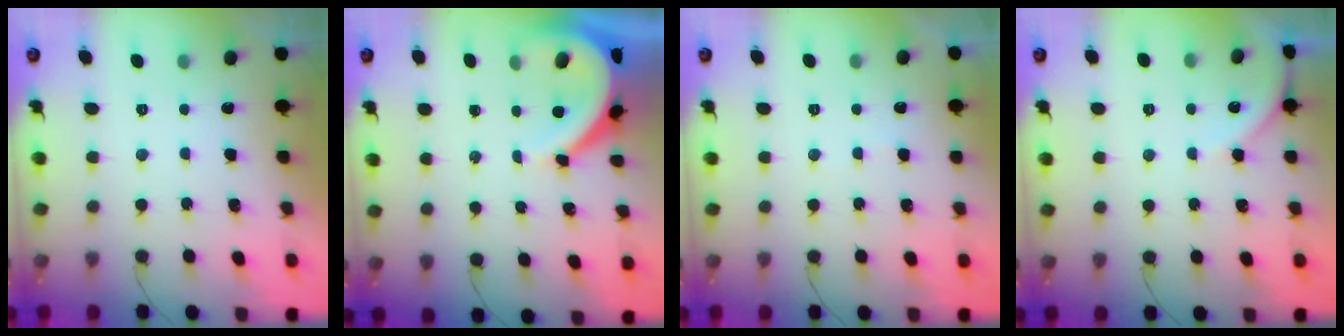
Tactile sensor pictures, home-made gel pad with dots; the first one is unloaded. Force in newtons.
{"total": 9.3, "press": 9.3, "slide": 0.9}
{"total": 3.1, "press": 3.0, "slide": 0.5}
{"total": 4.9, "press": 4.8, "slide": 0.6}